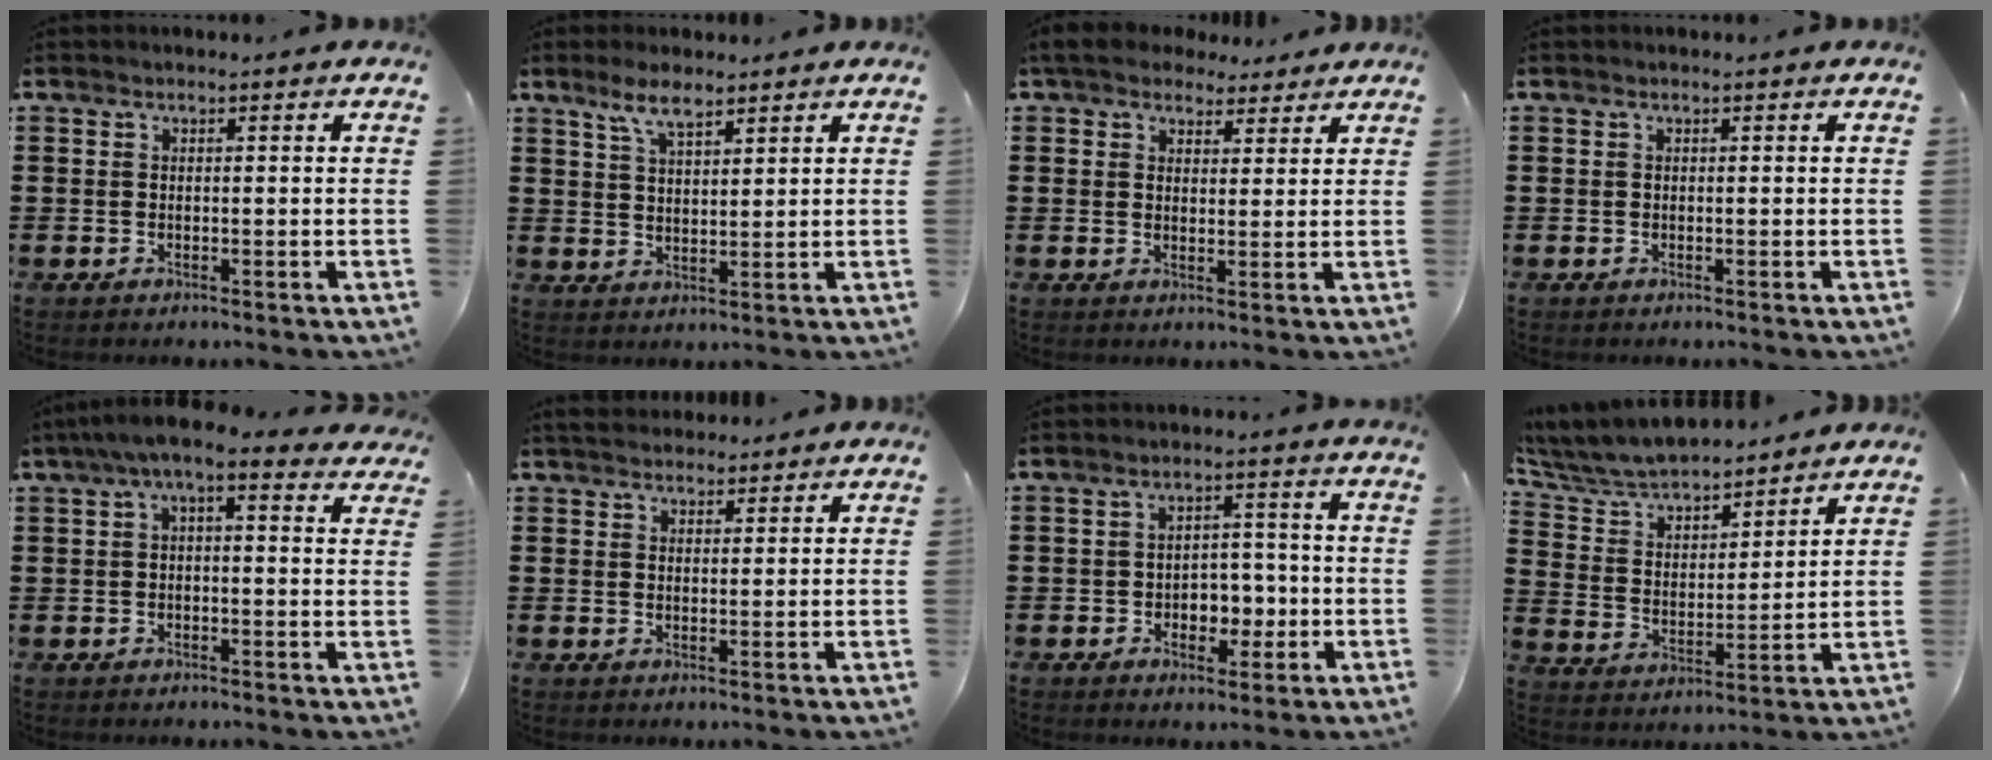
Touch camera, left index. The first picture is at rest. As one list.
[{"total": 4.9, "force": [3.6, 1.4, 3.0], "torque": [-0.068, 0.003, 0.065]}, {"total": 4.9, "force": [4.1, 2.3, 1.5], "torque": [-0.045, 0.004, 0.078]}, {"total": 0.0}, {"total": 4.7, "force": [2.4, 1.1, 3.9], "torque": [-0.080, 0.002, 0.039]}, {"total": 2.7, "force": [2.6, 0.9, 0.2], "torque": [-0.011, 0.001, 0.050]}, {"total": 4.4, "force": [-1.1, 3.4, 2.6], "torque": [-0.041, 0.002, -0.028]}, {"total": 6.7, "force": [6.4, 1.2, 1.7], "torque": [-0.065, -0.039, 0.109]}]